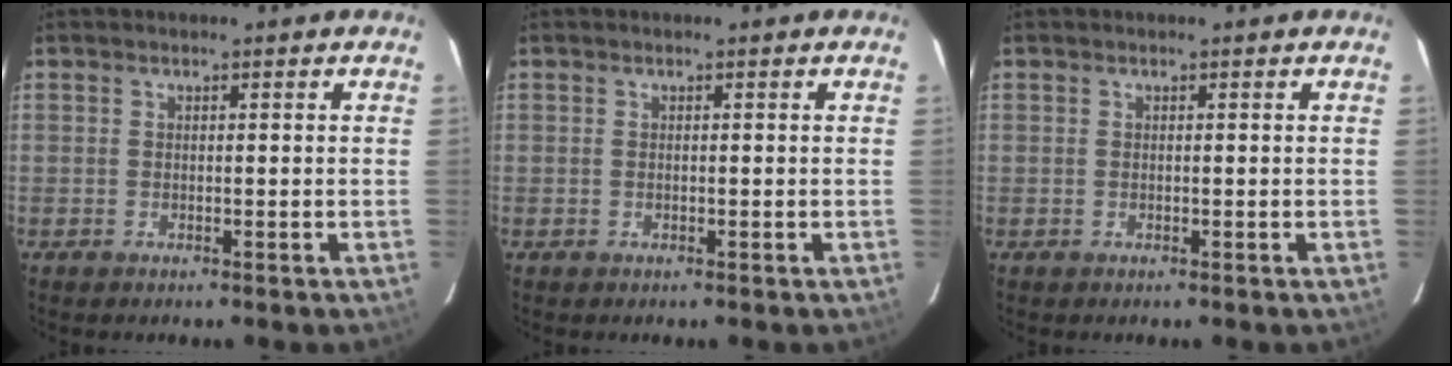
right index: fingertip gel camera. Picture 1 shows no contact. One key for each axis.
{"total": 0.0}
{"total": 0.0}